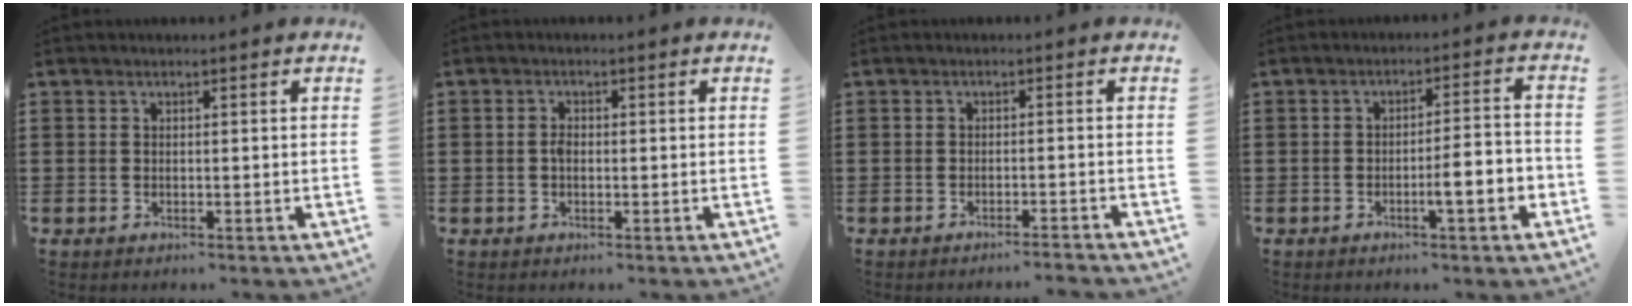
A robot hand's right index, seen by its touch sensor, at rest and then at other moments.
{"total": 1.4, "force": [-0.3, 0.7, 1.1], "torque": [-0.023, 0.000, -0.005]}
{"total": 1.6, "force": [-1.5, -0.3, 0.5], "torque": [-0.010, 0.002, -0.030]}
{"total": 5.0, "force": [-2.2, 0.5, 4.5], "torque": [-0.073, -0.001, -0.038]}